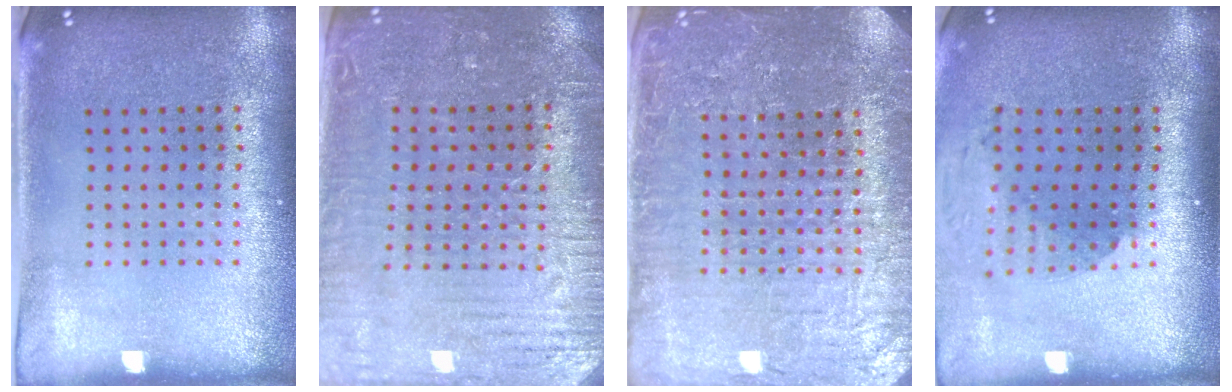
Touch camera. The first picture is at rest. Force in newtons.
{"total": 3.5, "press": 3.3, "slide": 1.1}
{"total": 4.5, "press": 4.2, "slide": 1.4}
{"total": 1.9, "press": 1.4, "slide": 1.3}